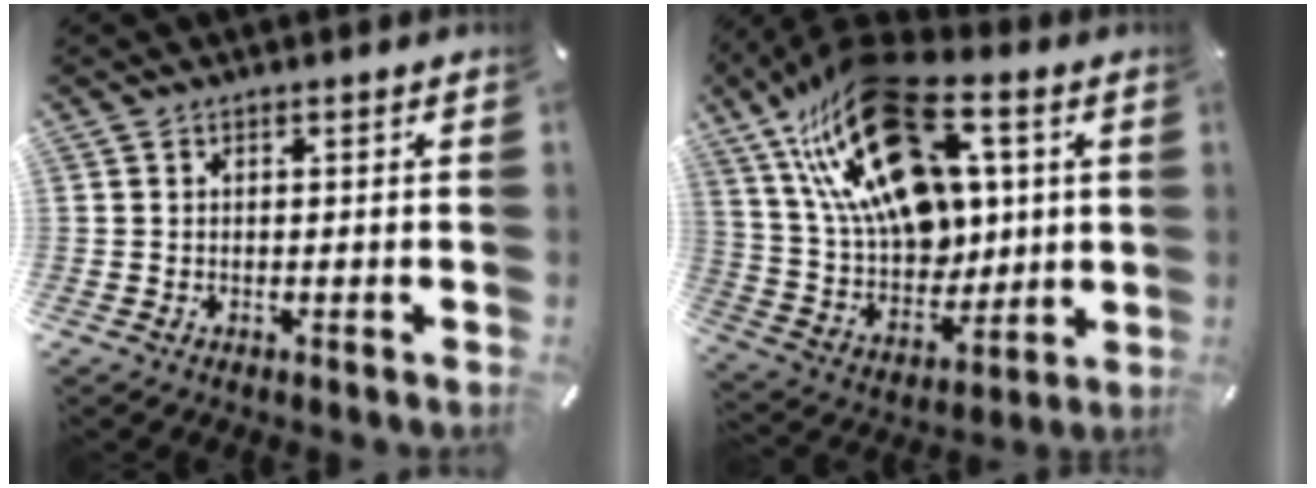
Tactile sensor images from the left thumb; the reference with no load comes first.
{"total": 26.5, "force": [11.4, 16.5, 17.3], "torque": [-0.341, -0.062, 0.199]}